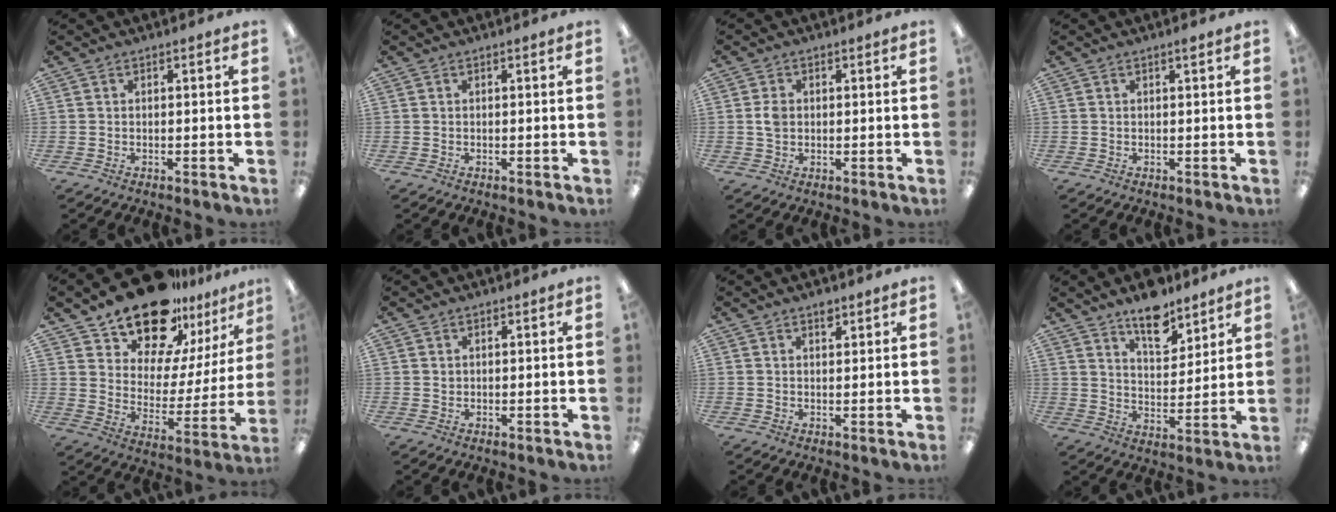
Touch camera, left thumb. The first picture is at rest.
{"total": 0.0}
{"total": 3.0, "force": [0.2, 2.3, 1.9], "torque": [-0.030, 0.003, 0.001]}
{"total": 0.8, "force": [0.6, 0.1, 0.6], "torque": [-0.005, -0.002, 0.007]}
{"total": 19.3, "force": [16.2, 8.6, 6.1], "torque": [-0.114, -0.124, 0.292]}
{"total": 0.7, "force": [0.4, 0.6, 0.1], "torque": [-0.003, 0.001, 0.008]}
{"total": 2.0, "force": [1.6, 0.9, 0.9], "torque": [-0.003, -0.007, 0.025]}
{"total": 11.3, "force": [8.9, 4.7, 5.0], "torque": [-0.060, -0.058, 0.156]}